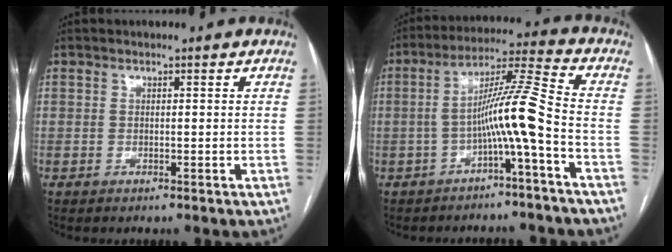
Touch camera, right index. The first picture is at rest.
{"total": 9.3, "force": [-3.1, -1.3, 8.6], "torque": [-0.150, 0.023, -0.055]}